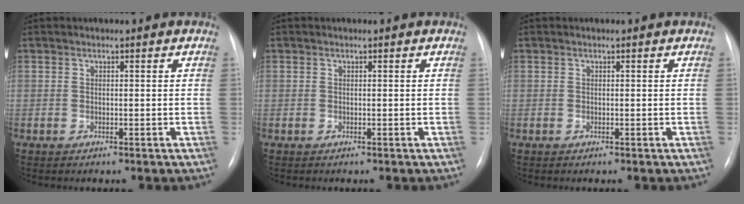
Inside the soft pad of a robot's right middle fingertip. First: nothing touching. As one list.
[{"total": 0.0}, {"total": 0.0}]